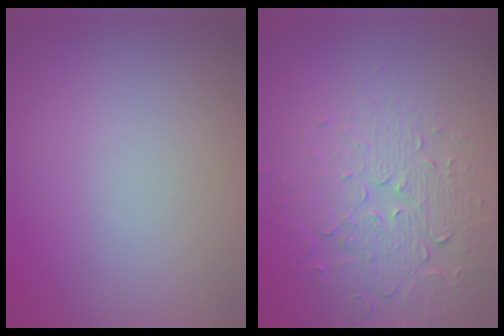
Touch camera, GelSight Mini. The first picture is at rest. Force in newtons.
{"total": 5.4, "press": 3.7, "slide": 3.9}